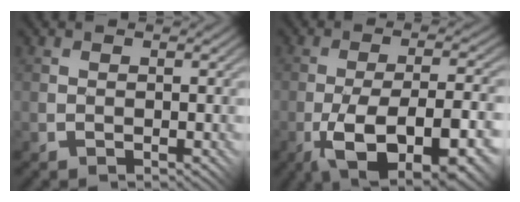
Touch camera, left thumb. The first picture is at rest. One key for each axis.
{"total": 13.0, "fx": -5.9, "fy": 4.2, "fz": 10.7, "tx": -0.170, "ty": -0.003, "tz": -0.091}